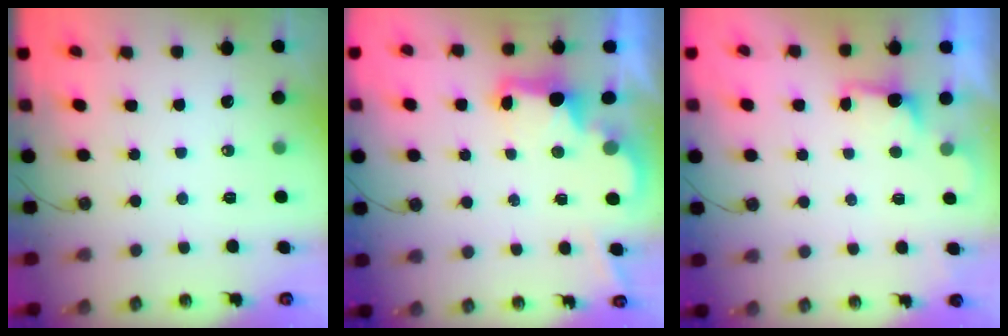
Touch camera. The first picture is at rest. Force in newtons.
{"total": 2.9, "press": 2.9, "slide": 0.6}
{"total": 1.1, "press": 0.7, "slide": 0.8}